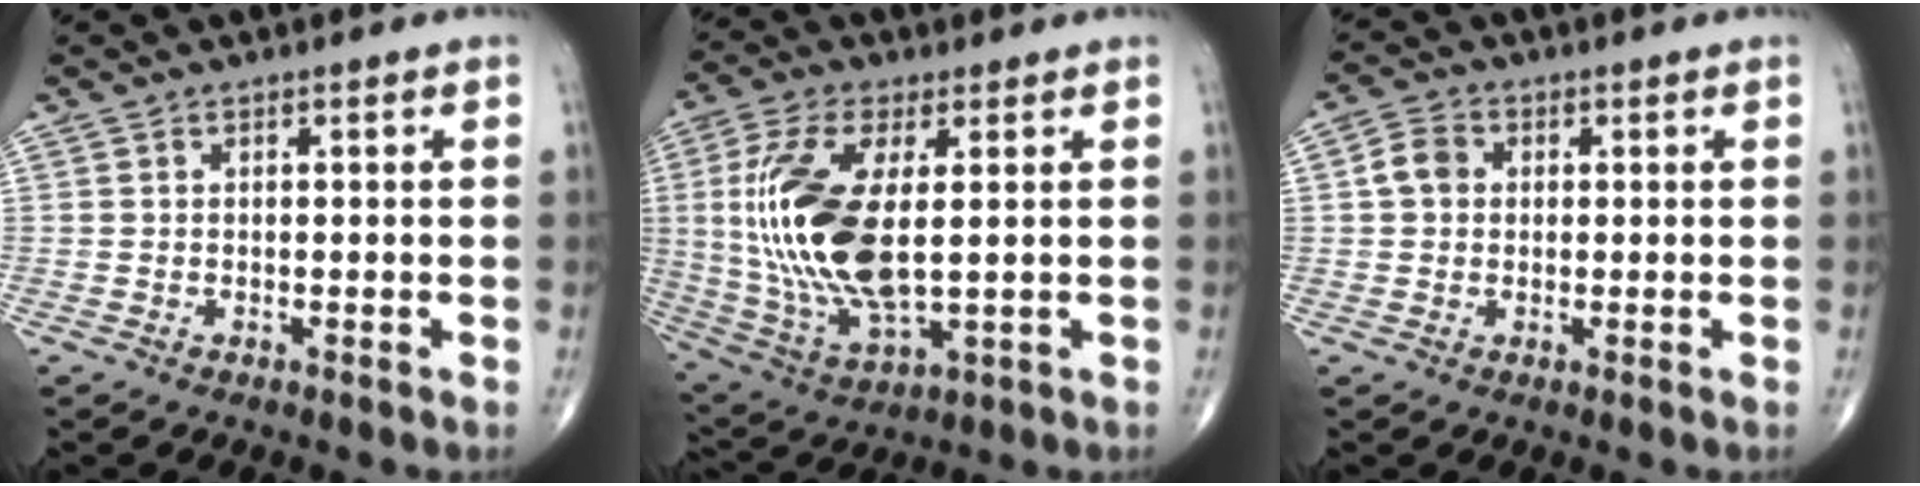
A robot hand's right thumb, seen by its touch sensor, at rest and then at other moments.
{"total": 19.1, "force": [1.6, 8.3, 17.1], "torque": [-0.371, -0.016, 0.038]}
{"total": 4.3, "force": [0.5, 3.6, 2.3], "torque": [-0.036, 0.011, 0.004]}